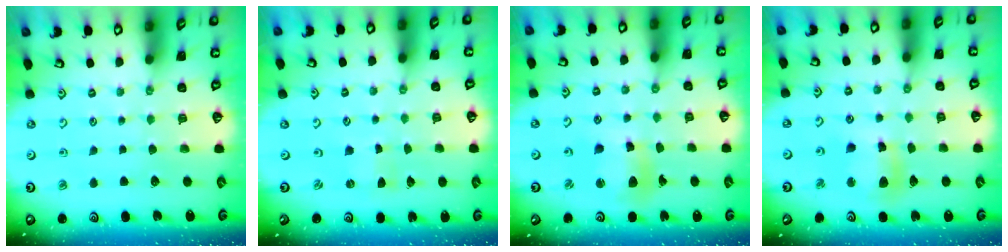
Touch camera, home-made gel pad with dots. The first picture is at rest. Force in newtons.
{"total": 0.0}
{"total": 10.2, "press": 10.1, "slide": 1.6}
{"total": 11.0, "press": 10.9, "slide": 1.7}